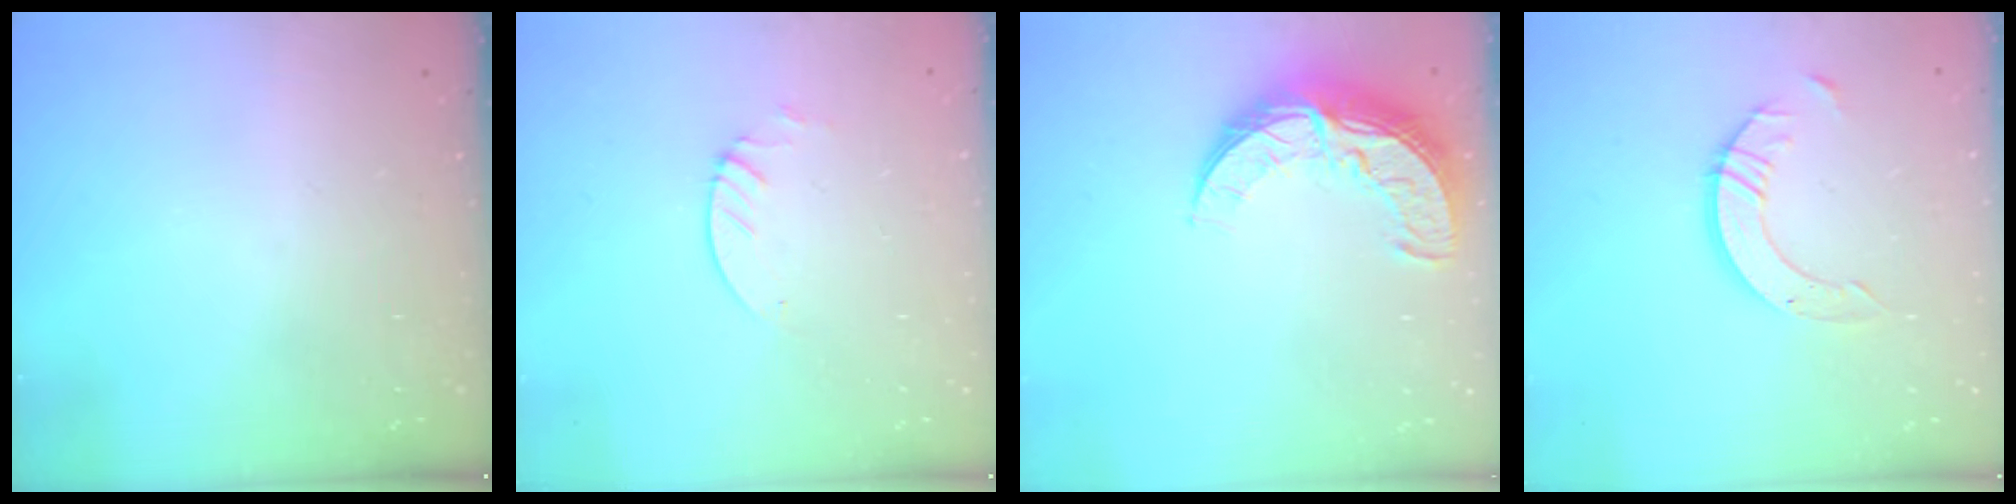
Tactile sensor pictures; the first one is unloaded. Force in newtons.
{"total": 2.1, "press": 2.1, "slide": 0.2}
{"total": 11.4, "press": 11.3, "slide": 0.8}
{"total": 8.1, "press": 8.1, "slide": 0.7}